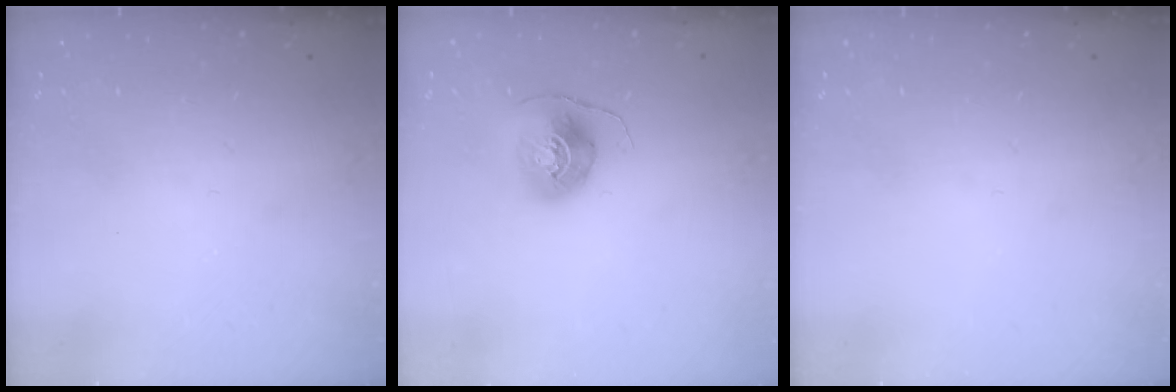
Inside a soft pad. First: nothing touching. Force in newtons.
{"total": 8.4, "press": 8.3, "slide": 0.7}
{"total": 0.0}